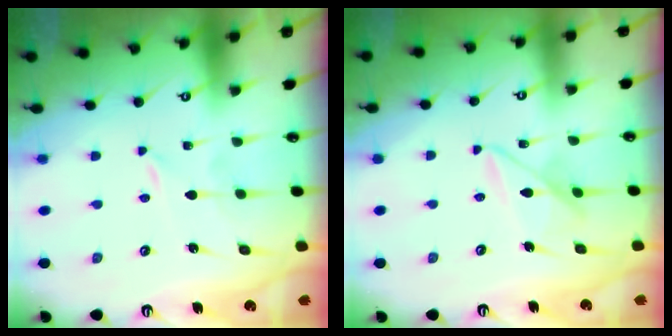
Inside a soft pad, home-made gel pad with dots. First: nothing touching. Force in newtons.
{"total": 8.3, "press": 8.3, "slide": 0.4}